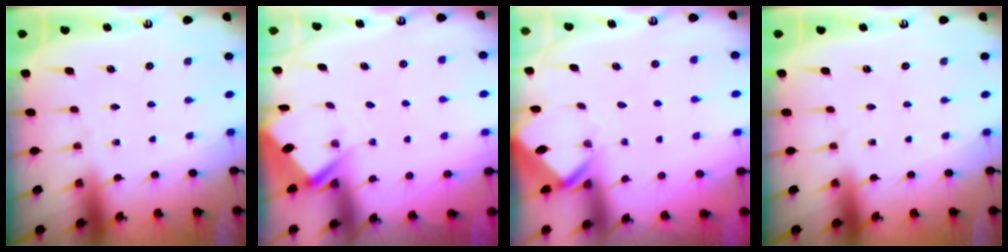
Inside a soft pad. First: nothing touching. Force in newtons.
{"total": 2.9, "press": 2.9, "slide": 0.4}
{"total": 2.8, "press": 2.8, "slide": 0.3}
{"total": 0.0}